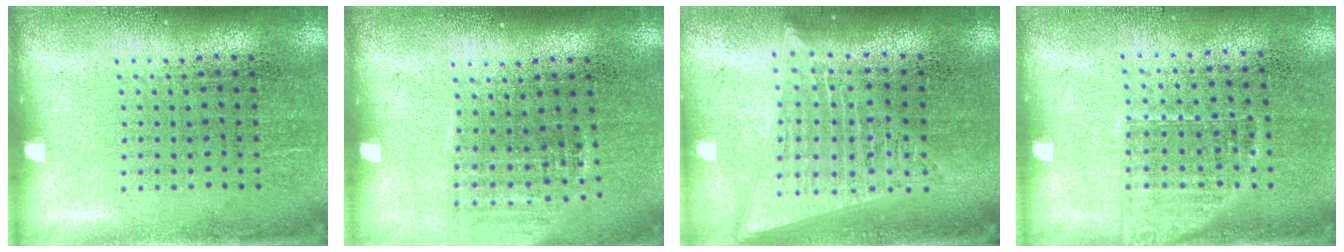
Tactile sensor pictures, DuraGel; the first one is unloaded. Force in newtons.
{"total": 0.9, "press": 0.8, "slide": 0.4}
{"total": 2.0, "press": 1.7, "slide": 1.0}
{"total": 1.2, "press": 1.0, "slide": 0.7}